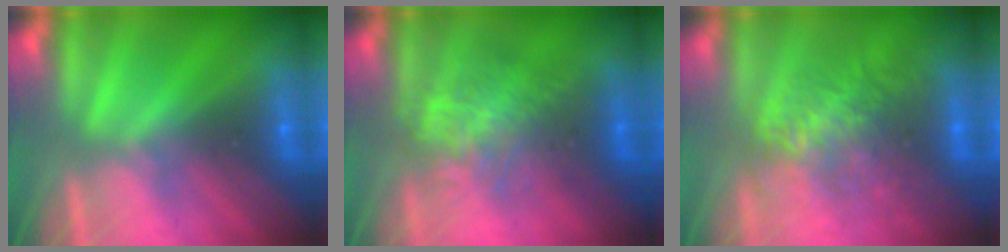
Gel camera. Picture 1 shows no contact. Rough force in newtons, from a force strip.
{"total": 2.2}
{"total": 7.9}